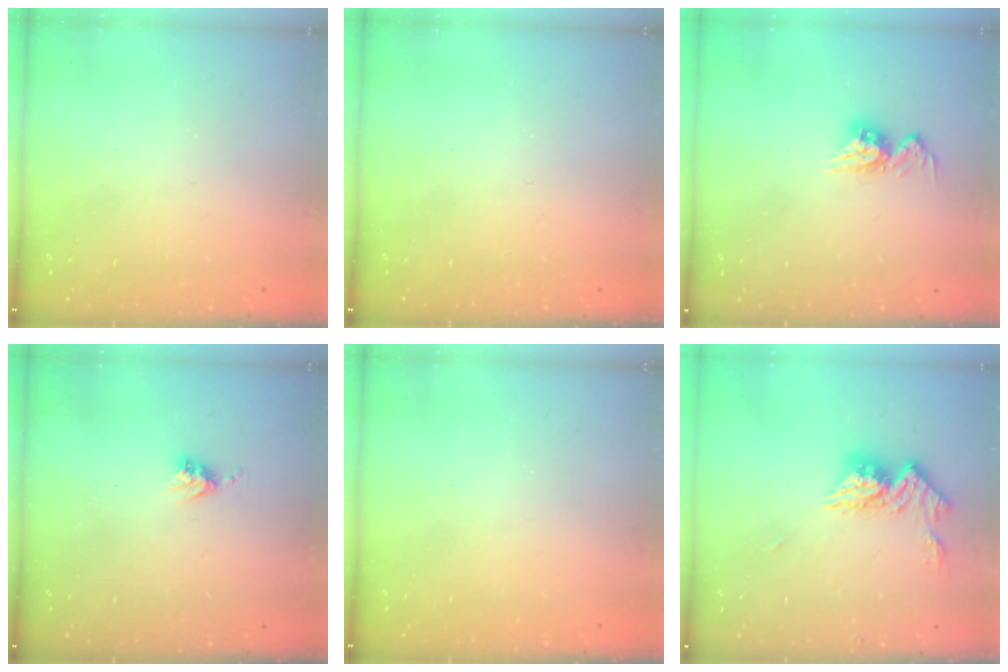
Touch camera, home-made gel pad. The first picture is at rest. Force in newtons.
{"total": 0.0}
{"total": 9.4, "press": 9.4, "slide": 0.9}
{"total": 5.2, "press": 5.2, "slide": 0.6}
{"total": 0.0}
{"total": 11.7, "press": 11.7, "slide": 0.8}